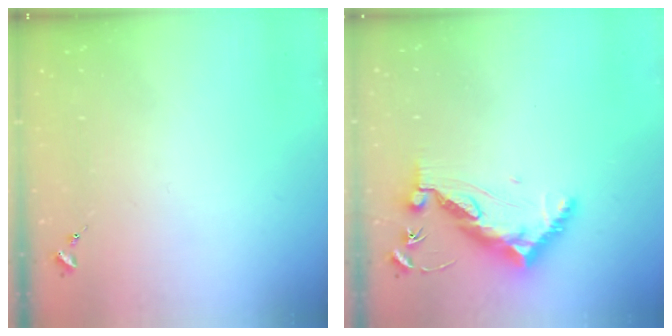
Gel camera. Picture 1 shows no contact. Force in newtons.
{"total": 10.7, "press": 10.6, "slide": 0.9}